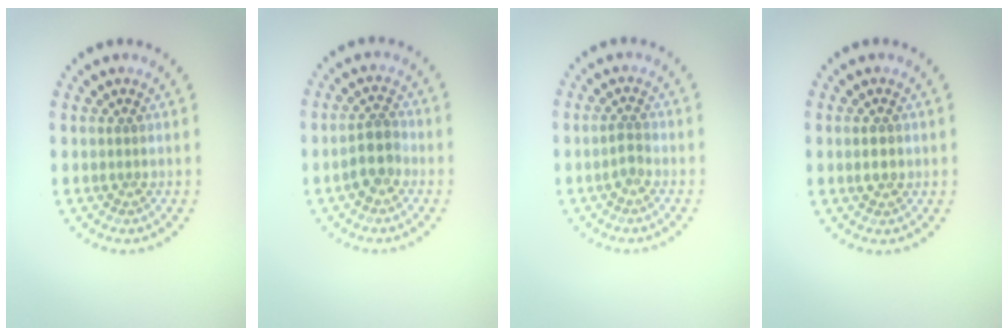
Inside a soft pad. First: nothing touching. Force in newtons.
{"total": 2.6, "press": 2.4, "slide": 1.0}
{"total": 1.1, "press": 1.0, "slide": 0.4}
{"total": 1.0, "press": 1.0, "slide": 0.0}